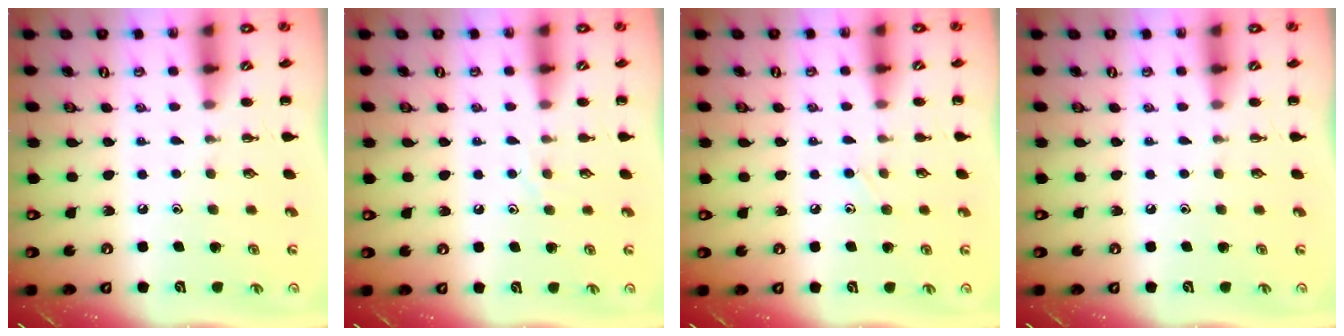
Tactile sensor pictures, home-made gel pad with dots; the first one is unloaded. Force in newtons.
{"total": 5.2, "press": 5.2, "slide": 0.9}
{"total": 7.0, "press": 6.7, "slide": 2.0}
{"total": 0.0}